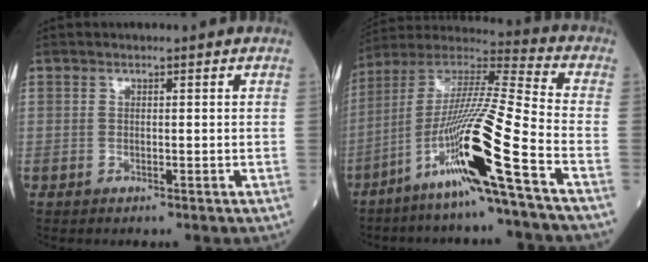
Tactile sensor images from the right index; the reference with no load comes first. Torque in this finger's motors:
{"motor_torque": [1.18, -0.95, 1.05, 0.21]}